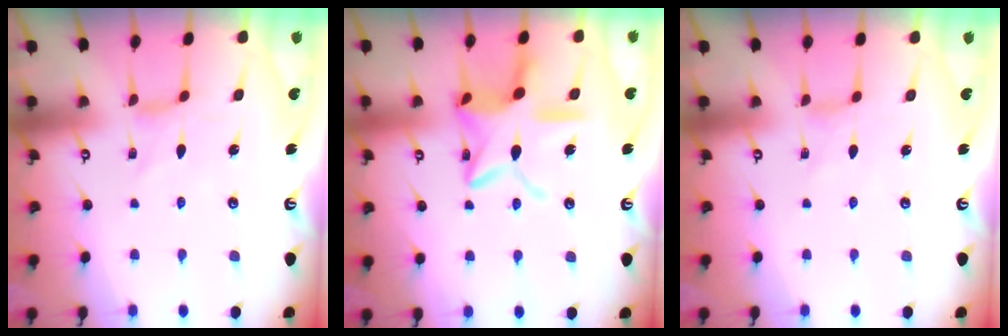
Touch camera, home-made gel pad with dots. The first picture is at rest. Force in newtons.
{"total": 16.4, "press": 16.4, "slide": 1.3}
{"total": 0.6, "press": 0.6, "slide": 0.1}